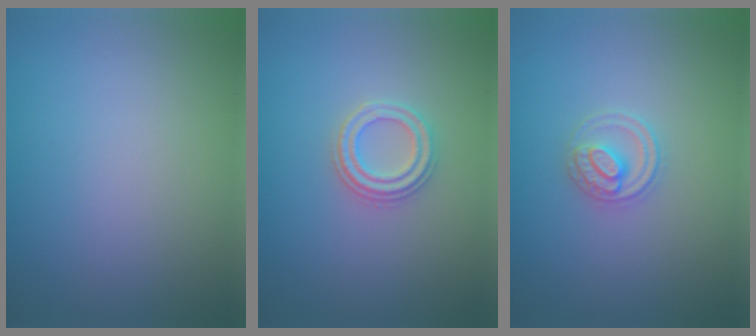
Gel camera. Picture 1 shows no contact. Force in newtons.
{"total": 2.5, "press": 2.4, "slide": 0.7}
{"total": 2.5, "press": 2.4, "slide": 0.3}